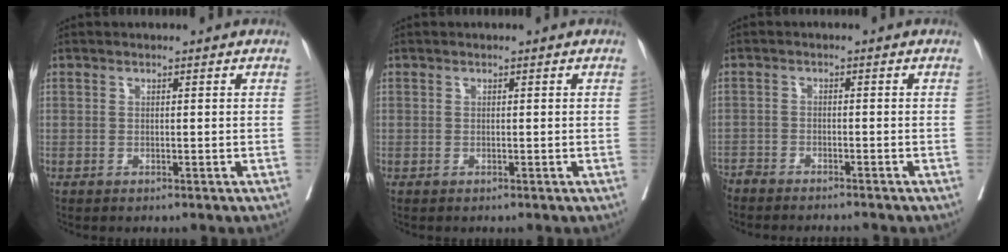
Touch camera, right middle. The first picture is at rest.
{"total": 0.0}
{"total": 7.3, "force": [-7.0, 0.7, 2.0], "torque": [-0.019, -0.010, -0.111]}